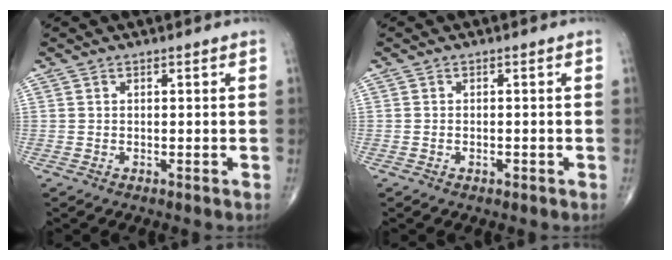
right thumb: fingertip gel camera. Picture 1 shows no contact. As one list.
[{"total": 1.0, "force": [-0.4, 0.6, 0.6], "torque": [-0.013, 0.006, -0.005]}]